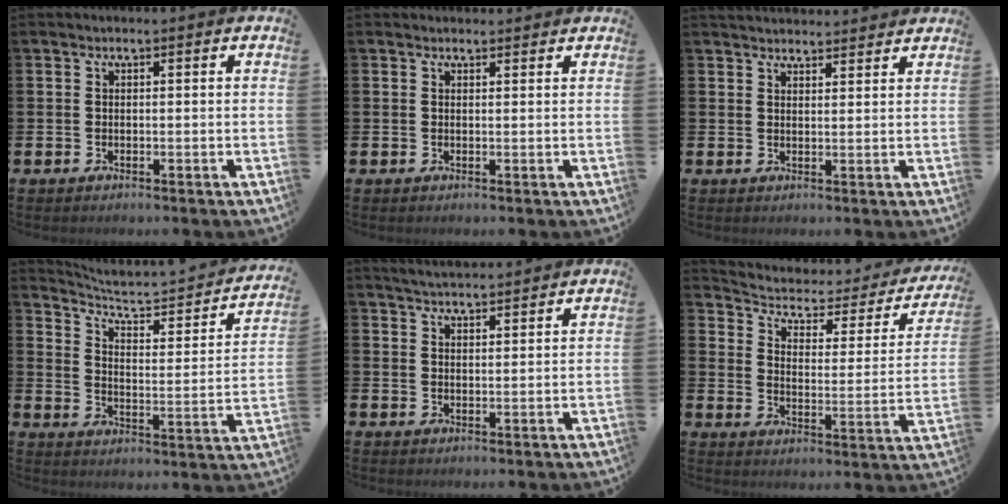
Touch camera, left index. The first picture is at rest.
{"total": 1.0, "force": [1.0, 0.4, 0.1], "torque": [0.007, 0.000, 0.016]}
{"total": 2.9, "force": [2.9, 0.4, -0.1], "torque": [-0.002, -0.014, 0.053]}
{"total": 5.3, "force": [4.6, 1.1, 2.5], "torque": [-0.056, -0.045, 0.063]}
{"total": 3.8, "force": [3.7, 0.1, 0.2], "torque": [-0.008, -0.021, 0.067]}
{"total": 4.2, "force": [3.2, 2.1, 1.6], "torque": [-0.054, -0.028, 0.044]}